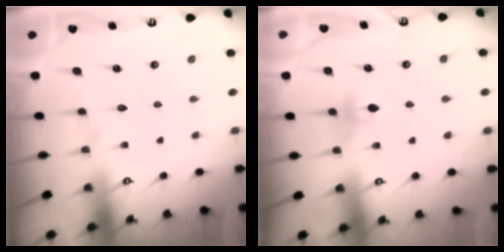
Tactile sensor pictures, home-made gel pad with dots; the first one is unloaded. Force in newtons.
{"total": 3.9, "press": 3.9, "slide": 0.7}